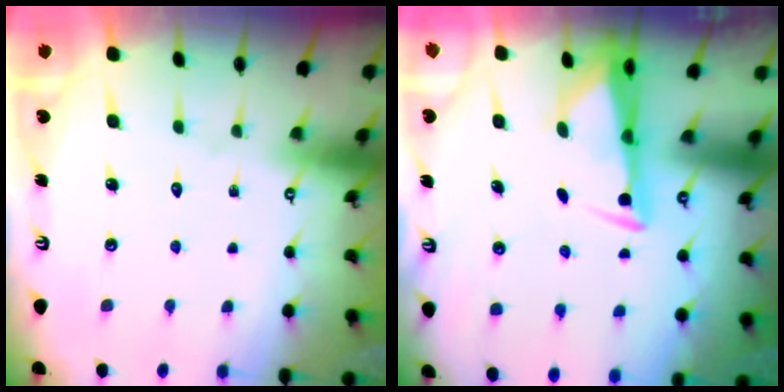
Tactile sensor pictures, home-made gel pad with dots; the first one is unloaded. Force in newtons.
{"total": 3.1, "press": 2.9, "slide": 0.9}